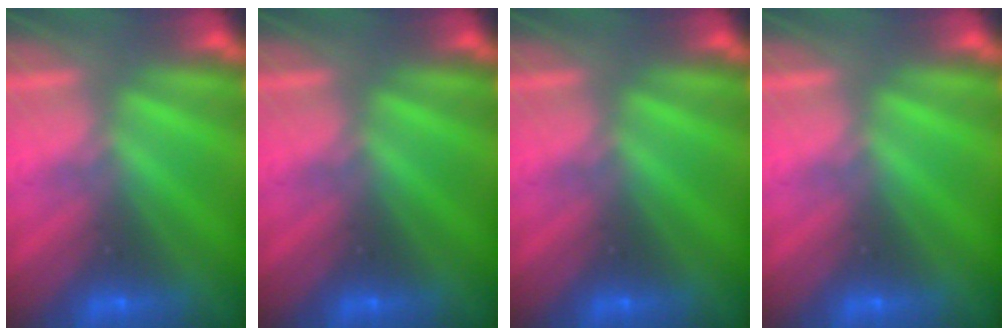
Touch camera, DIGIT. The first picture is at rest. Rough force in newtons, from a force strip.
{"total": 0.0}
{"total": 0.0}
{"total": 0.0}